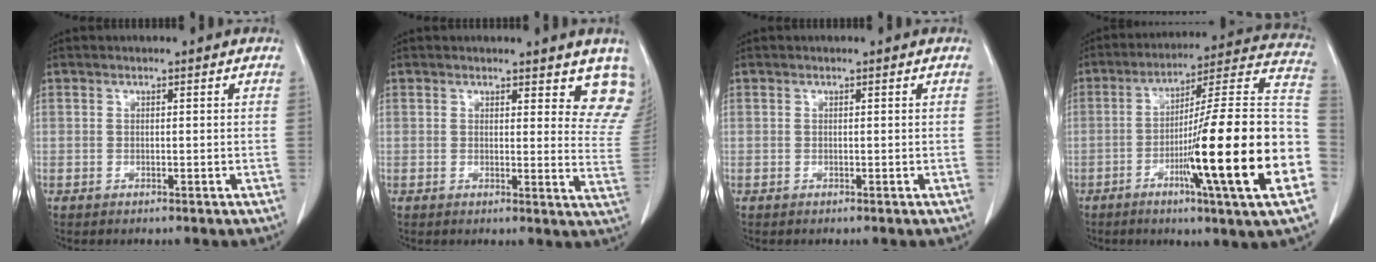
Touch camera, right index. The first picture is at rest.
{"total": 8.4, "force": [7.3, 2.5, 3.4], "torque": [-0.011, -0.034, 0.059]}
{"total": 0.0}
{"total": 24.3, "force": [-6.9, -0.5, 23.3], "torque": [-0.293, -0.004, -0.119]}